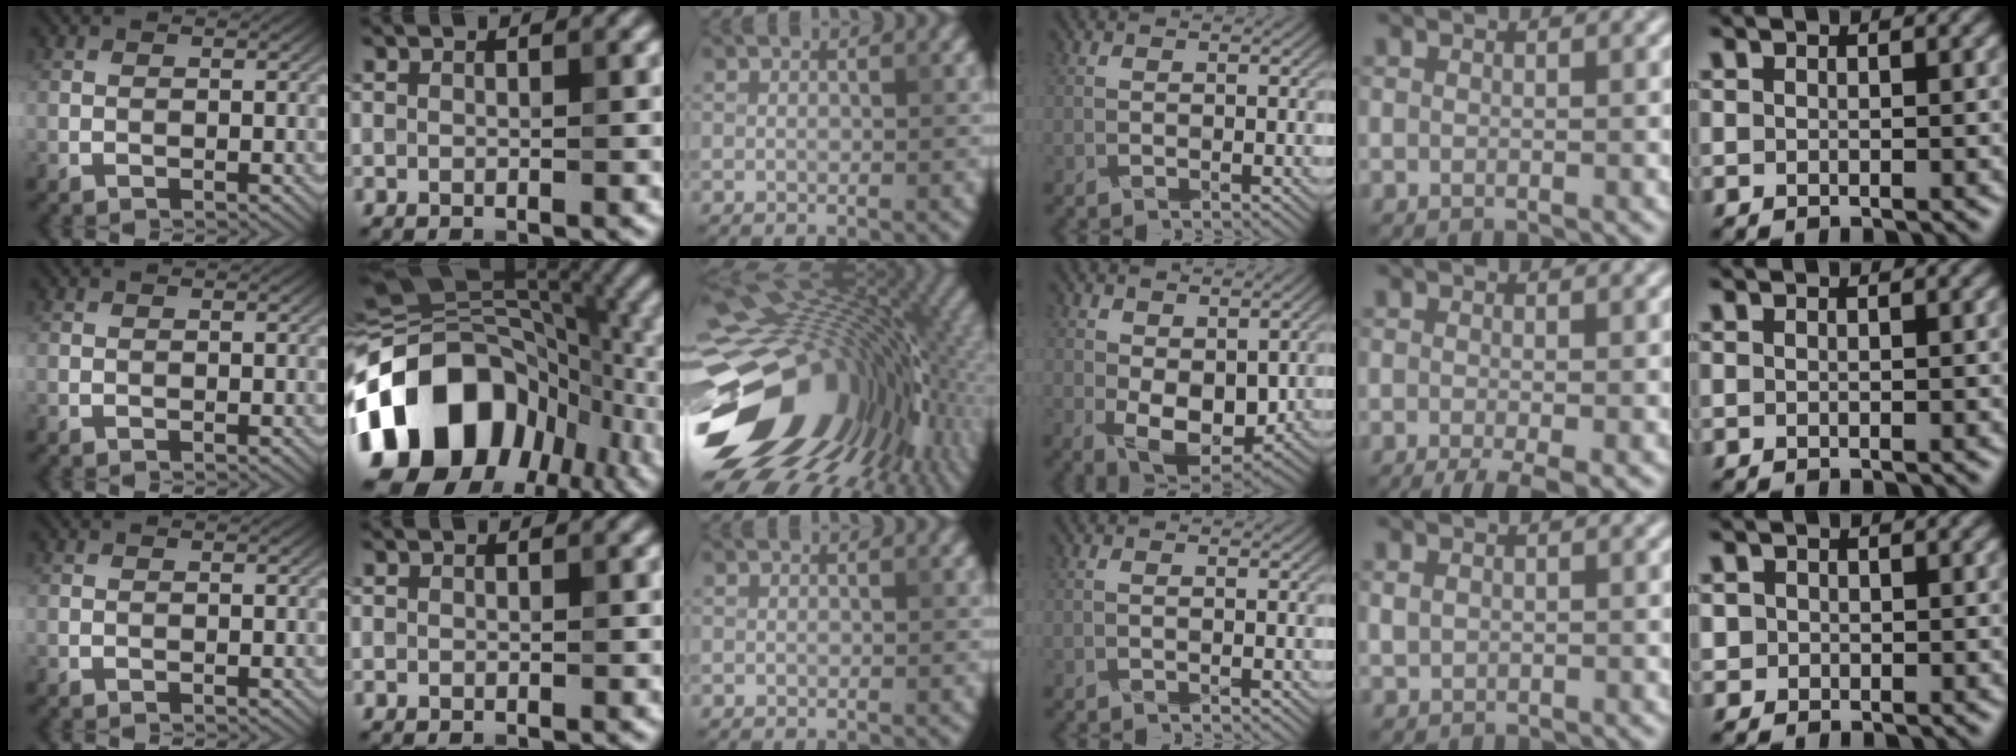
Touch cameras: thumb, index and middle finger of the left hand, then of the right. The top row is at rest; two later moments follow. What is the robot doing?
{"motion": "fold", "object": "paper towel"}